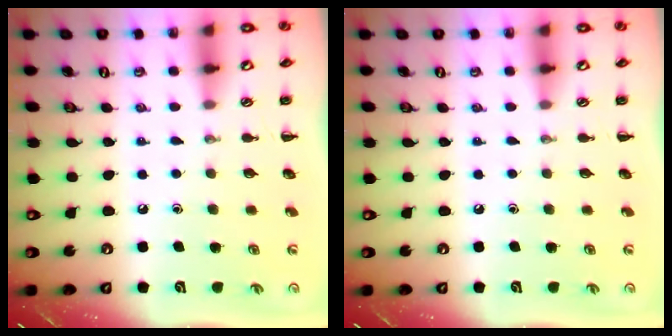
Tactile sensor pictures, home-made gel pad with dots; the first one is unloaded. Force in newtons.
{"total": 0.0}